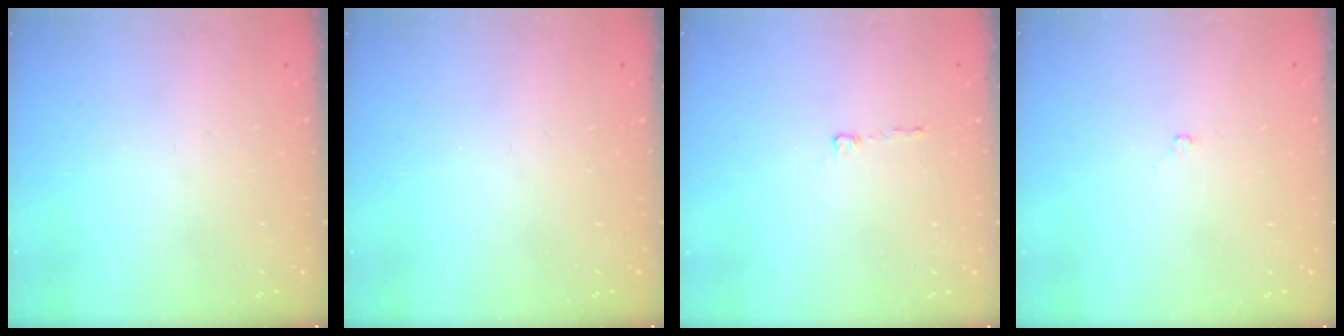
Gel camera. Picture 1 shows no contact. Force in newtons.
{"total": 0.0}
{"total": 2.1, "press": 2.1, "slide": 0.2}
{"total": 4.0, "press": 3.9, "slide": 0.9}